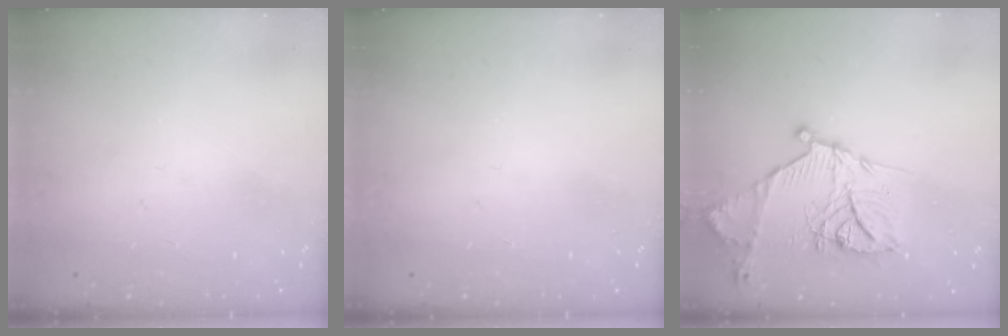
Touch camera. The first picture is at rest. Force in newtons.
{"total": 0.0}
{"total": 19.6, "press": 19.6, "slide": 1.5}